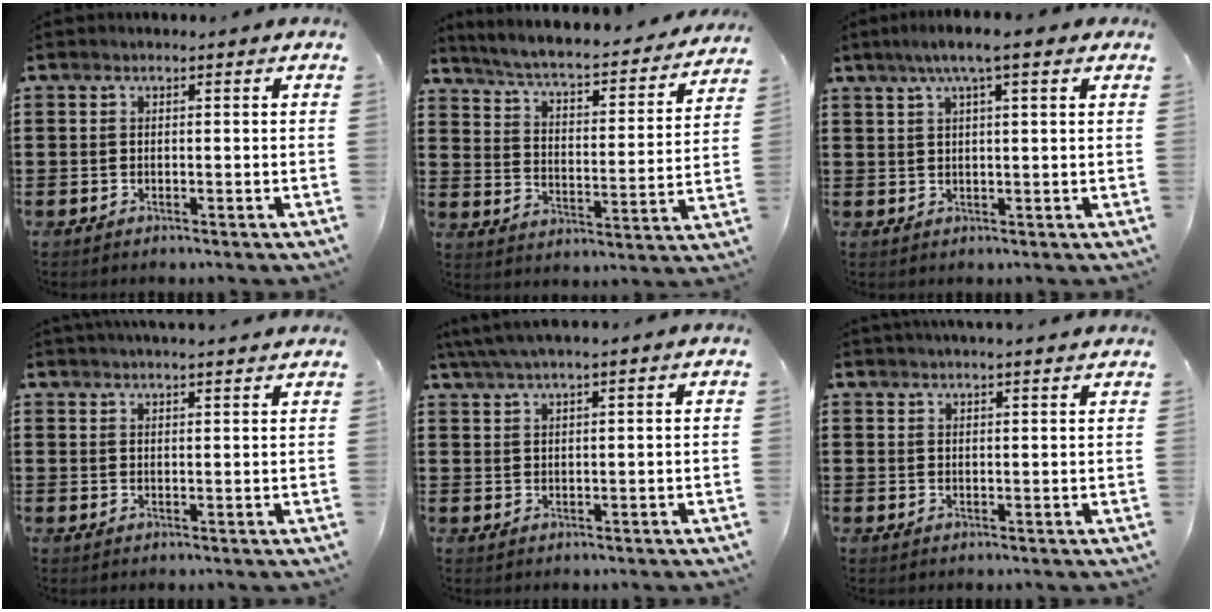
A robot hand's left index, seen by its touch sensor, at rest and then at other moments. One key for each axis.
{"total": 4.5, "fx": 4.1, "fy": -0.1, "fz": 1.8, "tx": -0.057, "ty": -0.039, "tz": 0.061}
{"total": 5.1, "fx": 3.0, "fy": 0.3, "fz": 4.1, "tx": -0.085, "ty": 0.008, "tz": 0.051}
{"total": 2.4, "fx": 2.4, "fy": -0.2, "fz": 0.3, "tx": -0.012, "ty": -0.005, "tz": 0.045}
{"total": 3.0, "fx": 2.5, "fy": -0.1, "fz": 1.7, "tx": -0.039, "ty": 0.001, "tz": 0.046}
{"total": 2.1, "fx": 2.1, "fy": -0.3, "fz": 0.3, "tx": -0.012, "ty": -0.003, "tz": 0.039}